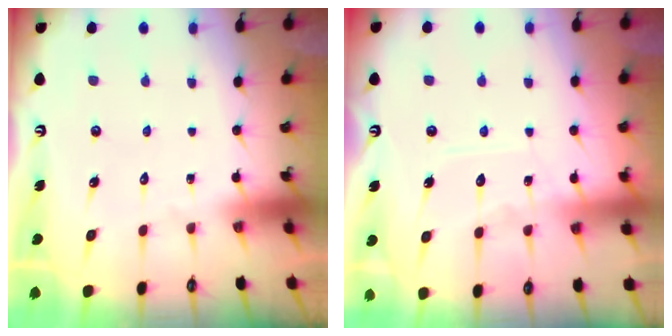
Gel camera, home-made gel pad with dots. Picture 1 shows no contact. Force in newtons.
{"total": 8.4, "press": 8.4, "slide": 0.7}